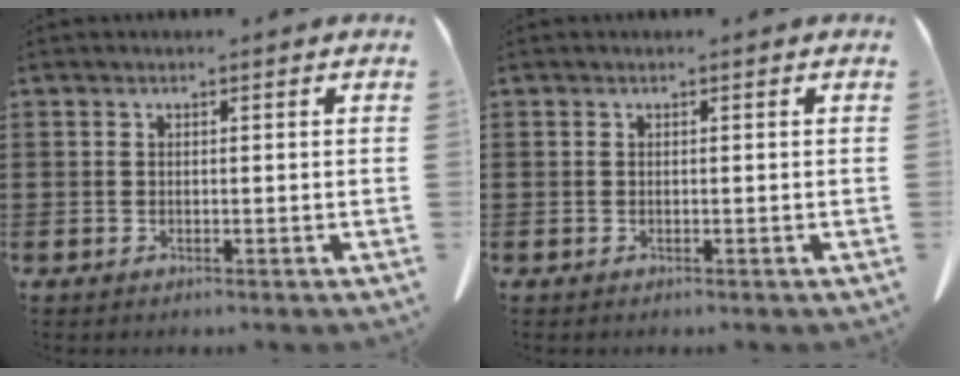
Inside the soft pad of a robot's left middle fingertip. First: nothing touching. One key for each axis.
{"total": 0.0}